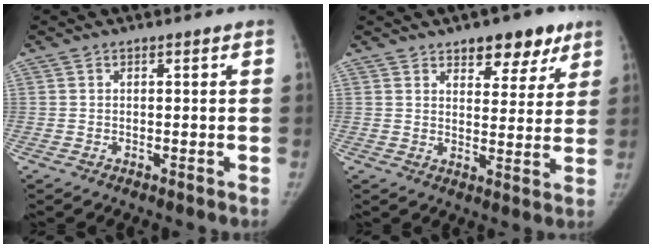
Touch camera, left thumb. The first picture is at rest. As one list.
[{"total": 9.7, "force": [6.3, 5.0, 5.4], "torque": [-0.025, -0.029, 0.084]}]